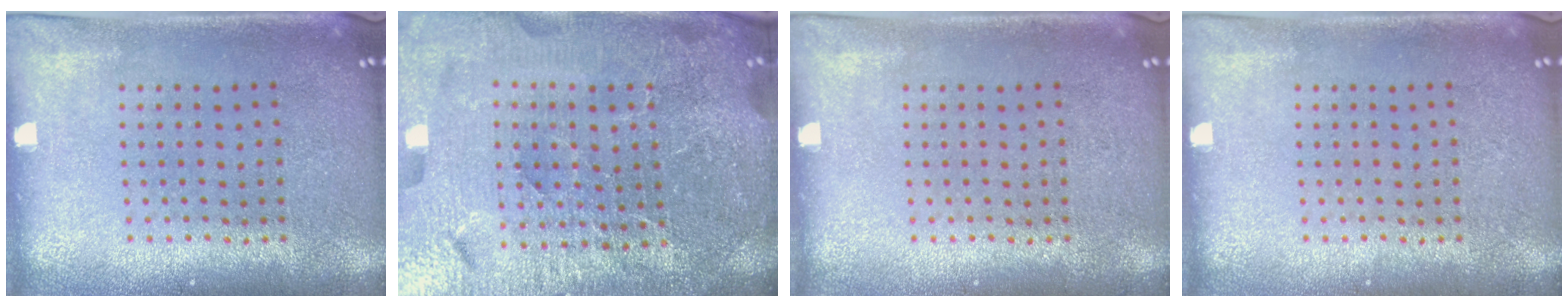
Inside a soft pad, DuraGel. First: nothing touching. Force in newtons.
{"total": 6.0, "press": 5.3, "slide": 2.7}
{"total": 0.0}
{"total": 0.0}